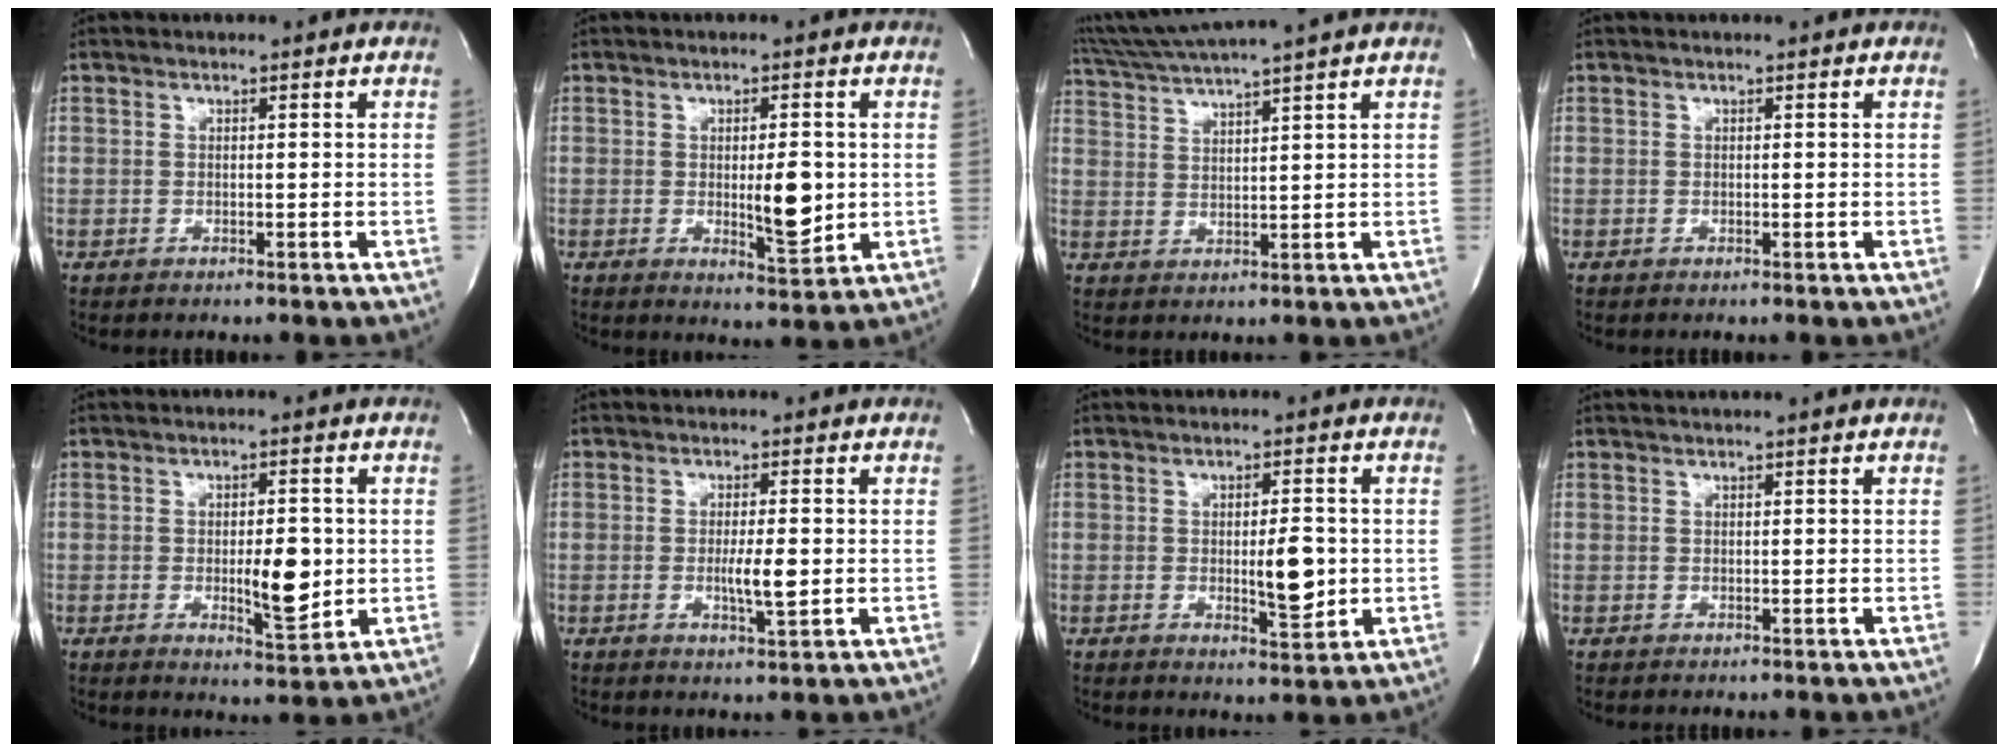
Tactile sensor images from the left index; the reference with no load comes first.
{"total": 5.8, "force": [-0.2, 1.5, 5.6], "torque": [-0.084, -0.013, 0.001]}
{"total": 9.9, "force": [8.6, -1.9, 4.7], "torque": [-0.089, 0.013, 0.145]}
{"total": 0.0}
{"total": 6.3, "force": [-0.5, 1.9, 5.9], "torque": [-0.089, -0.012, -0.003]}
{"total": 3.7, "force": [-0.4, 0.4, 3.7], "torque": [-0.067, -0.009, -0.004]}
{"total": 5.3, "force": [-0.4, 1.4, 5.1], "torque": [-0.078, -0.010, -0.002]}
{"total": 2.7, "force": [2.4, -0.3, 1.0], "torque": [-0.013, 0.020, 0.034]}